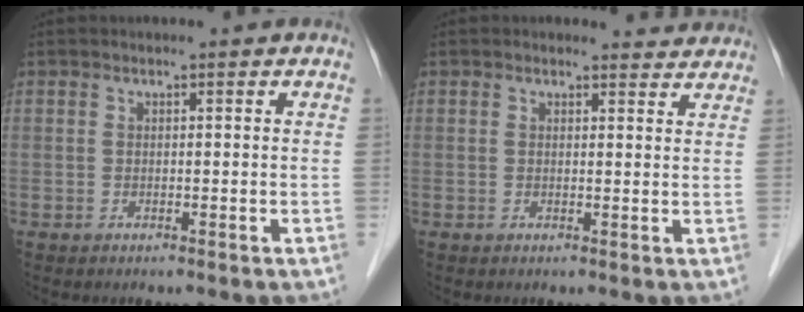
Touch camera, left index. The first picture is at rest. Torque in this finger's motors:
{"motor_torque": [0.43, -0.57, 0.09, 0.00]}